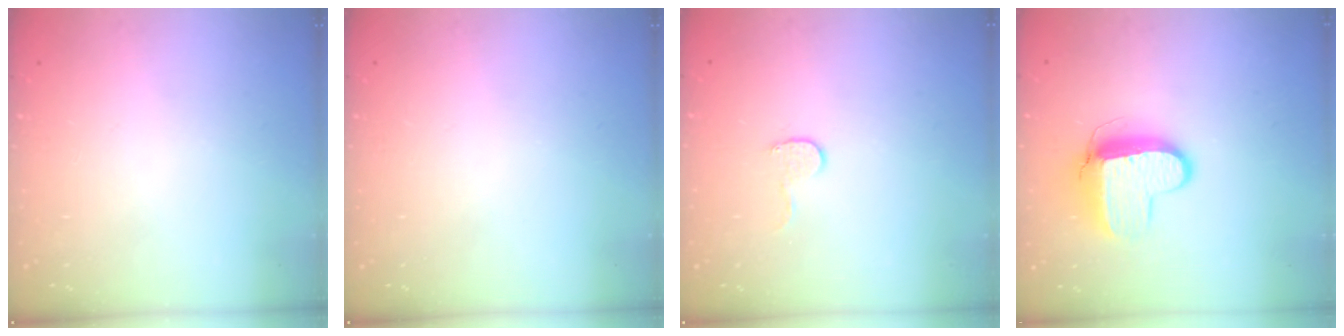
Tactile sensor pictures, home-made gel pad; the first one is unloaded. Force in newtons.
{"total": 0.0}
{"total": 4.9, "press": 4.9, "slide": 0.4}
{"total": 9.9, "press": 9.9, "slide": 0.9}